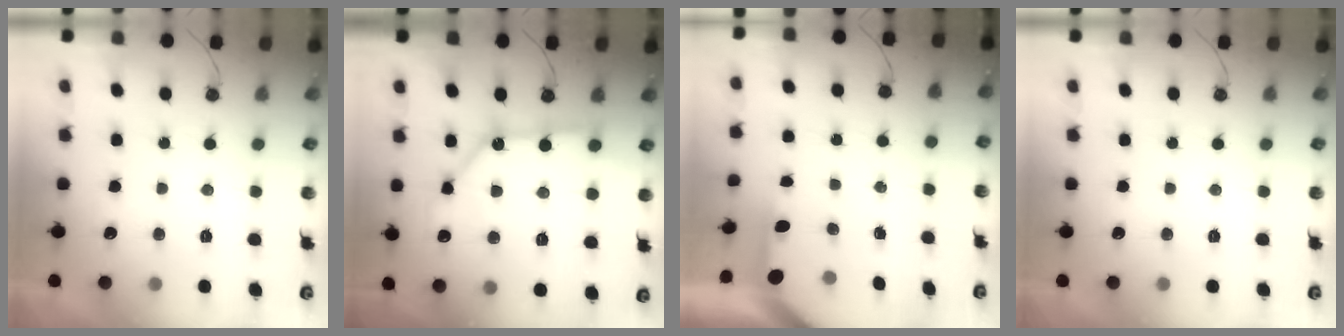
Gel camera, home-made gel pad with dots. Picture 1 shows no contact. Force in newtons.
{"total": 11.5, "press": 11.4, "slide": 1.5}
{"total": 3.1, "press": 3.1, "slide": 0.4}
{"total": 0.0}